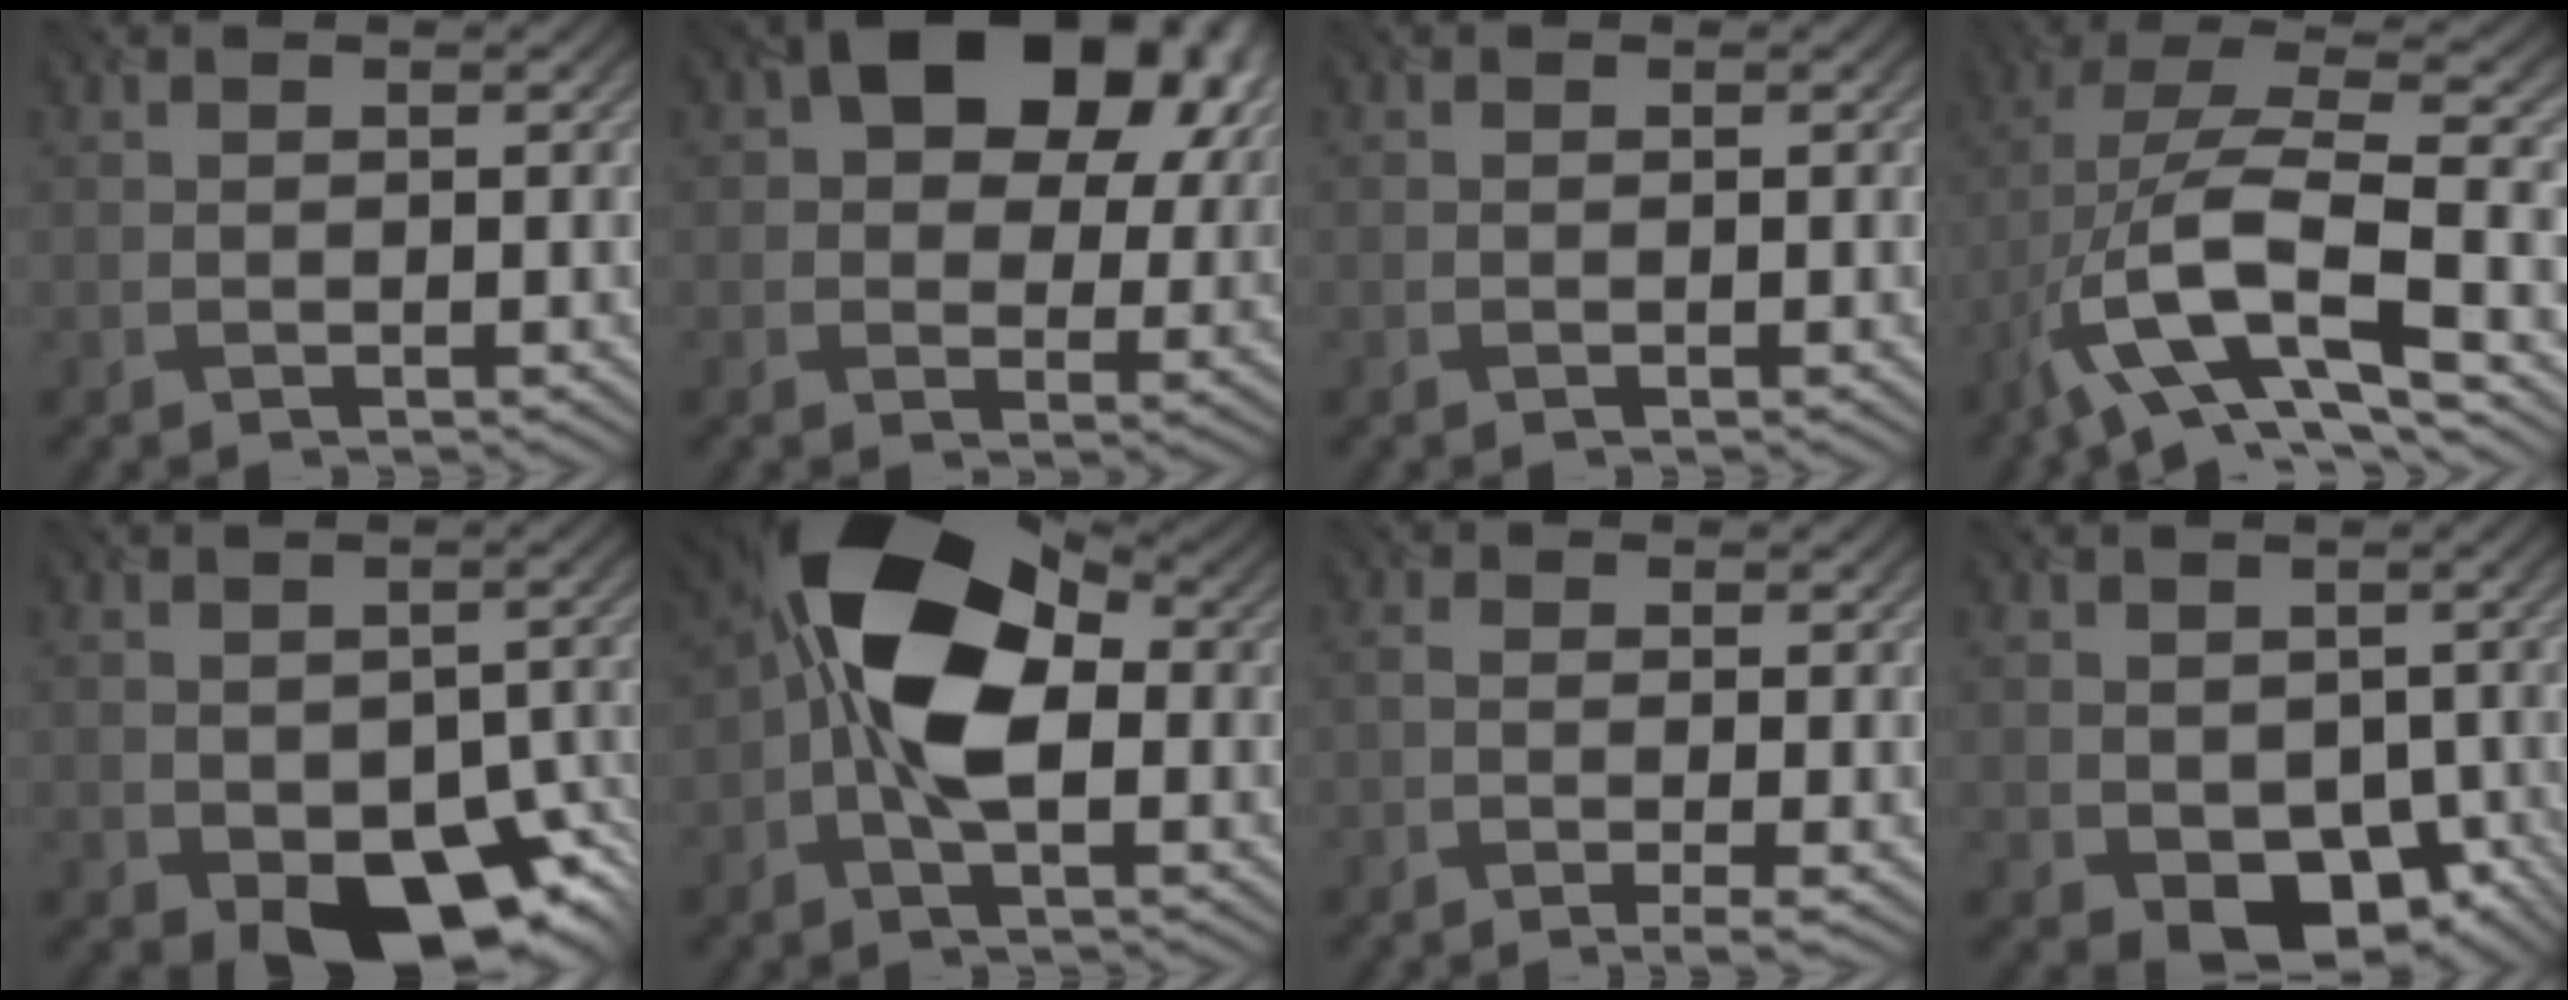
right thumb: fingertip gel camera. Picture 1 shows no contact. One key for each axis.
{"total": 16.0, "fx": 6.6, "fy": 10.0, "fz": 10.6, "tx": -0.150, "ty": 0.020, "tz": 0.103}
{"total": 0.0}
{"total": 13.9, "fx": -5.2, "fy": 4.6, "fz": 12.0, "tx": -0.248, "ty": 0.001, "tz": -0.095}
{"total": 12.1, "fx": -5.2, "fy": 7.9, "fz": 7.5, "tx": -0.091, "ty": -0.031, "tz": -0.069}
{"total": 13.6, "fx": 0.3, "fy": 7.5, "fz": 11.4, "tx": -0.204, "ty": 0.028, "tz": -0.016}
{"total": 2.9, "fx": -1.6, "fy": 0.5, "fz": 2.4, "tx": -0.050, "ty": -0.002, "tz": -0.039}
{"total": 7.5, "fx": -2.4, "fy": 5.7, "fz": 4.2, "tx": -0.063, "ty": -0.024, "tz": -0.030}